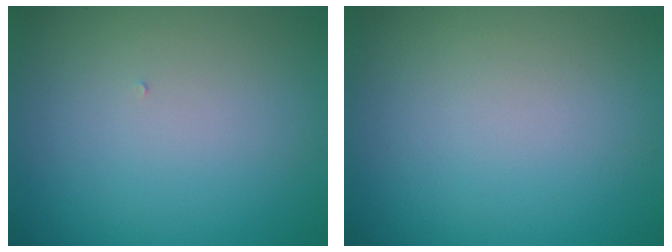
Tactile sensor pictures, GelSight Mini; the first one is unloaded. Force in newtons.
{"total": 0.0}